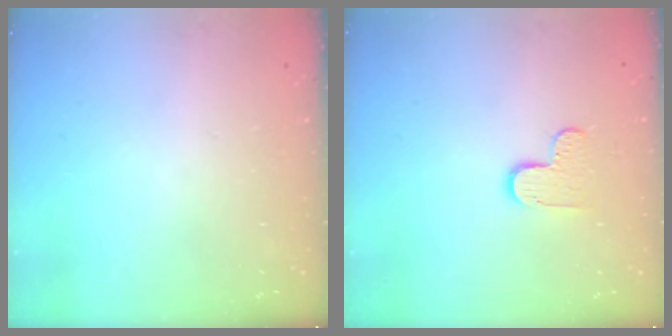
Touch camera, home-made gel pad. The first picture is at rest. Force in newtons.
{"total": 6.1, "press": 6.1, "slide": 0.3}